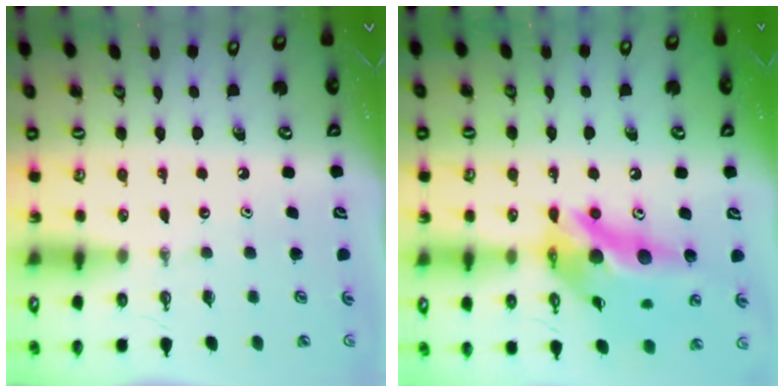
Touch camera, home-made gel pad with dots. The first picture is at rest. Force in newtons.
{"total": 18.3, "press": 18.0, "slide": 3.5}